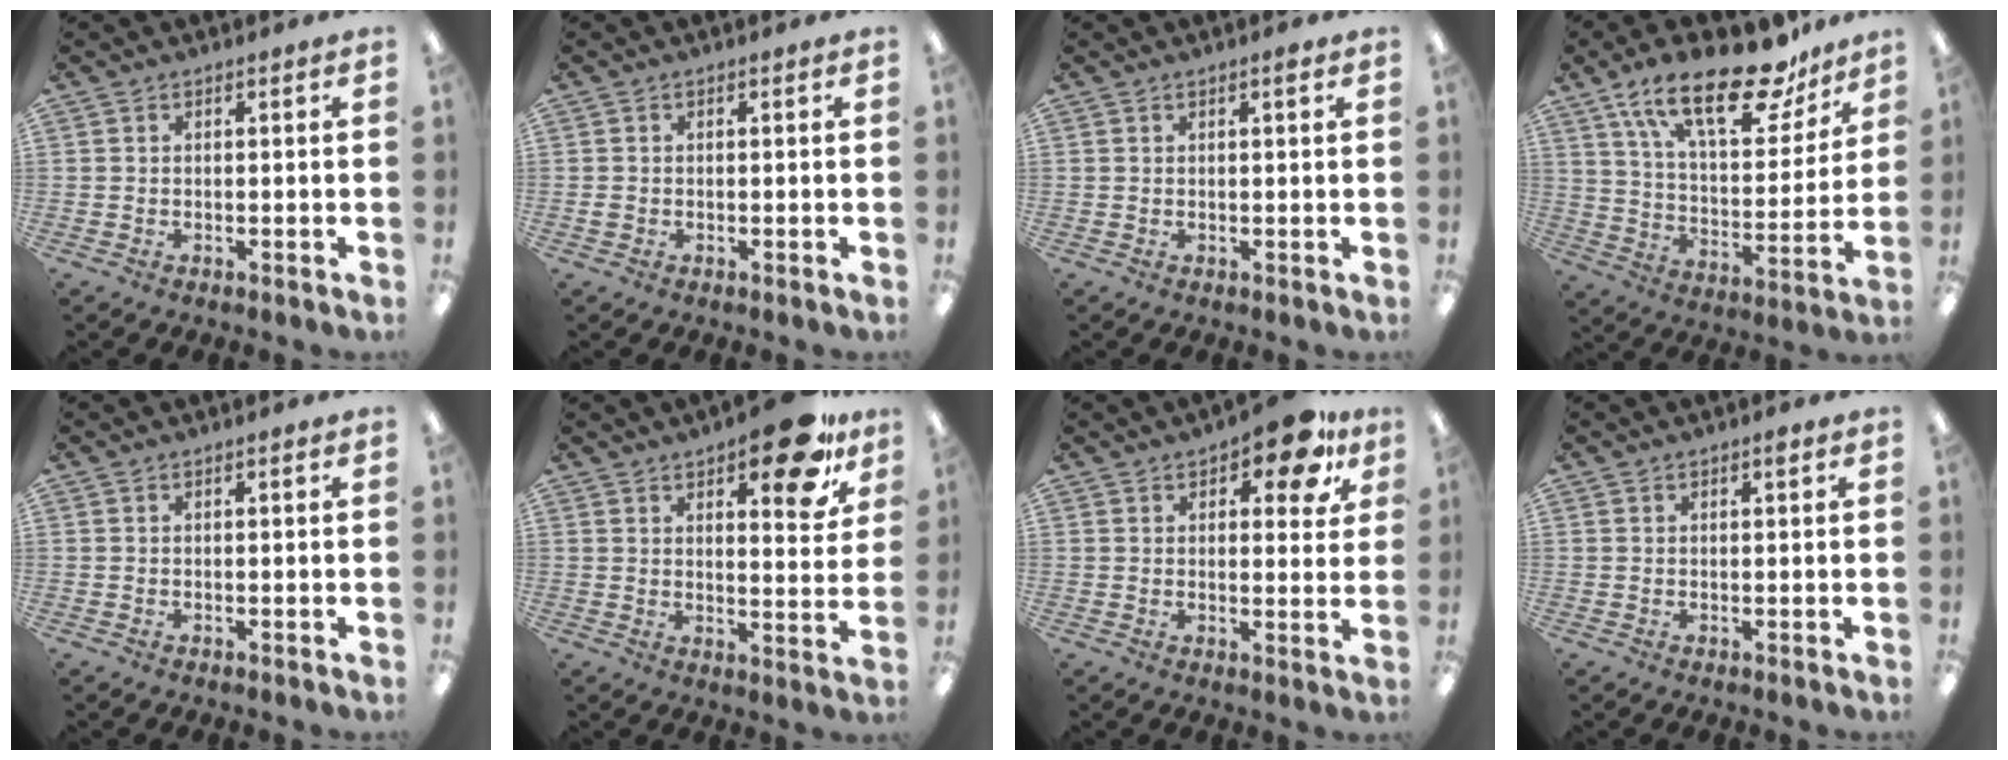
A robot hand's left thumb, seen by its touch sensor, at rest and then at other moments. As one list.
[{"total": 0.7, "force": [-0.1, 0.6, 0.3], "torque": [-0.005, 0.004, -0.004]}, {"total": 1.4, "force": [0.9, 0.2, 1.0], "torque": [-0.014, -0.001, 0.012]}, {"total": 23.4, "force": [15.6, 9.2, 14.7], "torque": [-0.233, -0.089, 0.265]}, {"total": 0.6, "force": [0.3, 0.1, 0.5], "torque": [-0.010, 0.002, 0.005]}, {"total": 14.2, "force": [9.5, 5.1, 9.3], "torque": [-0.113, -0.053, 0.152]}, {"total": 10.7, "force": [6.6, 4.5, 7.1], "torque": [-0.086, -0.026, 0.108]}, {"total": 1.5, "force": [1.0, 0.4, 1.0], "torque": [-0.014, -0.002, 0.014]}]